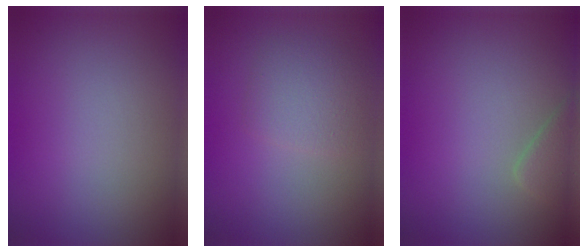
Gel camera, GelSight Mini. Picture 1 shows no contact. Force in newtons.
{"total": 2.3, "press": 2.3, "slide": 0.0}
{"total": 1.8, "press": 1.8, "slide": 0.1}